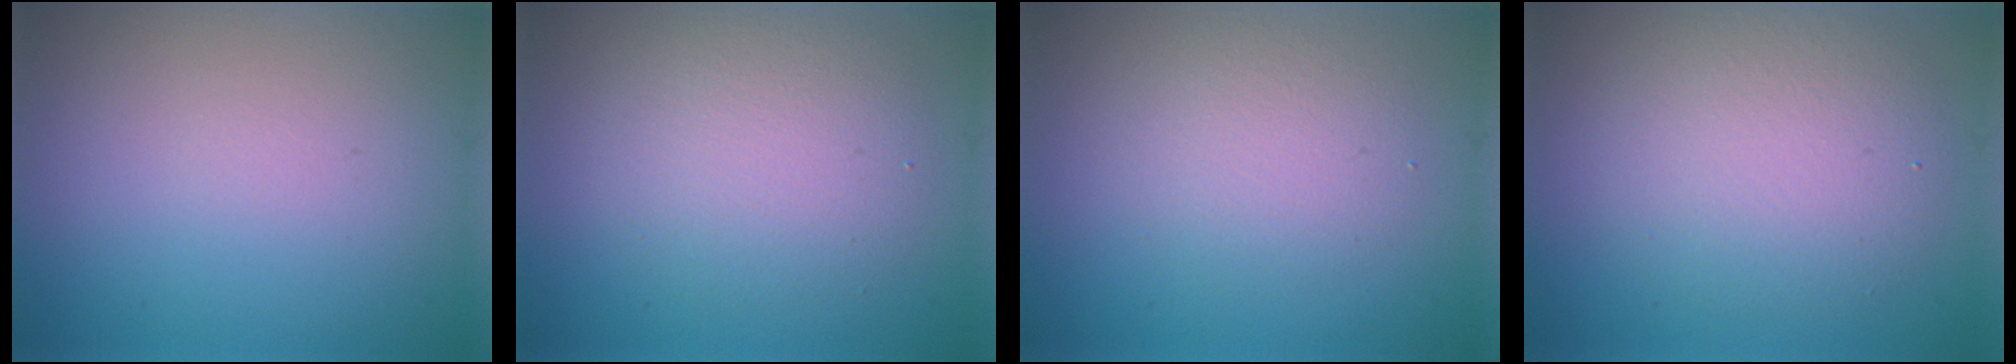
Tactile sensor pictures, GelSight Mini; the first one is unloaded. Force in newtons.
{"total": 4.5, "press": 4.5, "slide": 0.2}
{"total": 2.9, "press": 2.9, "slide": 0.2}
{"total": 5.4, "press": 5.3, "slide": 0.4}